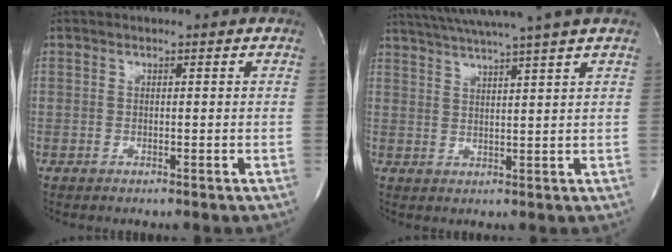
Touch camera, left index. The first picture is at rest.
{"total": 12.9, "force": [11.0, -1.9, 6.4], "torque": [-0.113, 0.000, 0.157]}